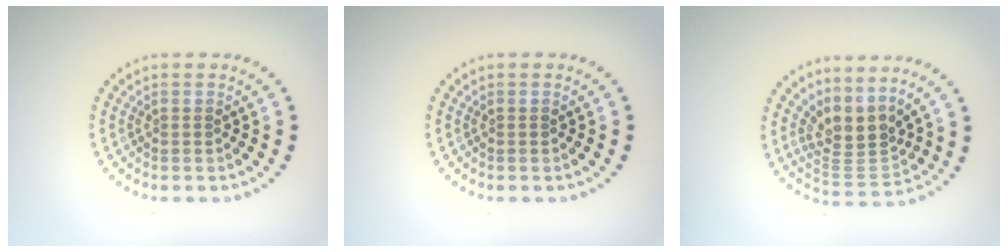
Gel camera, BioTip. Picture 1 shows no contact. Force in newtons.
{"total": 0.0}
{"total": 3.7, "press": 2.7, "slide": 2.5}